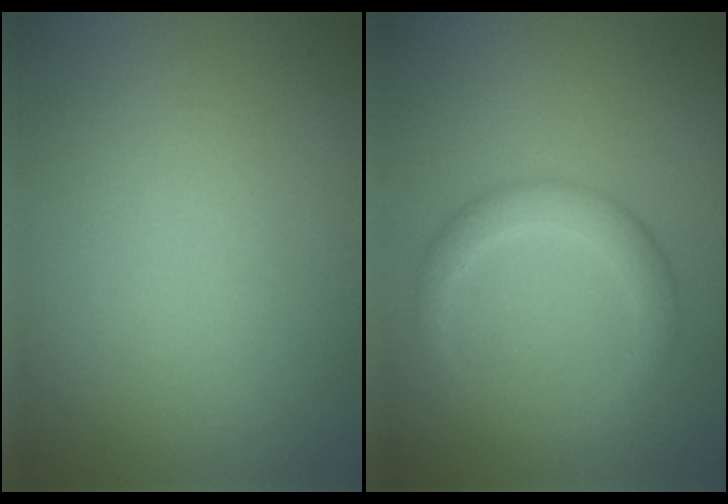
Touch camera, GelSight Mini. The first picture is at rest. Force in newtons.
{"total": 2.5, "press": 2.5, "slide": 0.1}